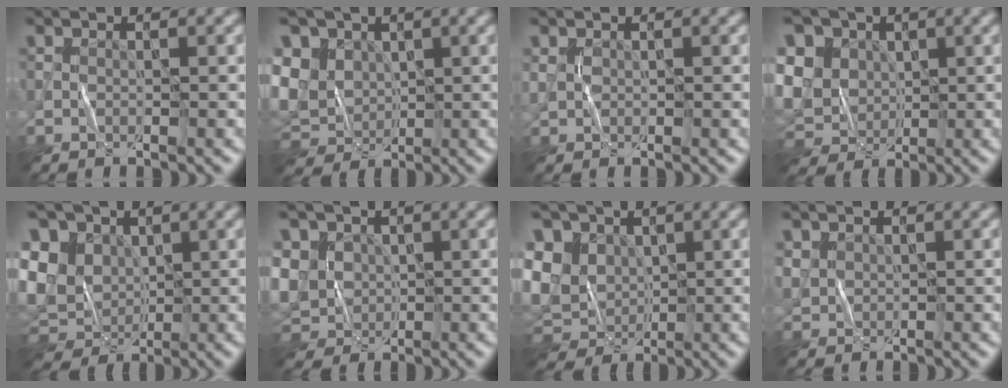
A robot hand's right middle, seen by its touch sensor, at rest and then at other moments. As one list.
[{"total": 8.5, "force": [1.9, 6.8, 4.7], "torque": [-0.116, 0.016, 0.024]}, {"total": 0.9, "force": [0.3, 0.8, 0.4], "torque": [-0.012, 0.001, 0.010]}, {"total": 10.9, "force": [2.9, 9.0, 5.5], "torque": [-0.137, 0.026, 0.025]}, {"total": 11.2, "force": [2.4, 9.0, 6.2], "torque": [-0.146, 0.022, 0.027]}, {"total": 8.0, "force": [1.5, 6.7, 4.0], "torque": [-0.106, 0.020, 0.006]}, {"total": 9.6, "force": [2.0, 7.7, 5.5], "torque": [-0.130, 0.013, 0.023]}, {"total": 1.6, "force": [0.7, 1.4, 0.4], "torque": [-0.014, 0.000, 0.018]}]